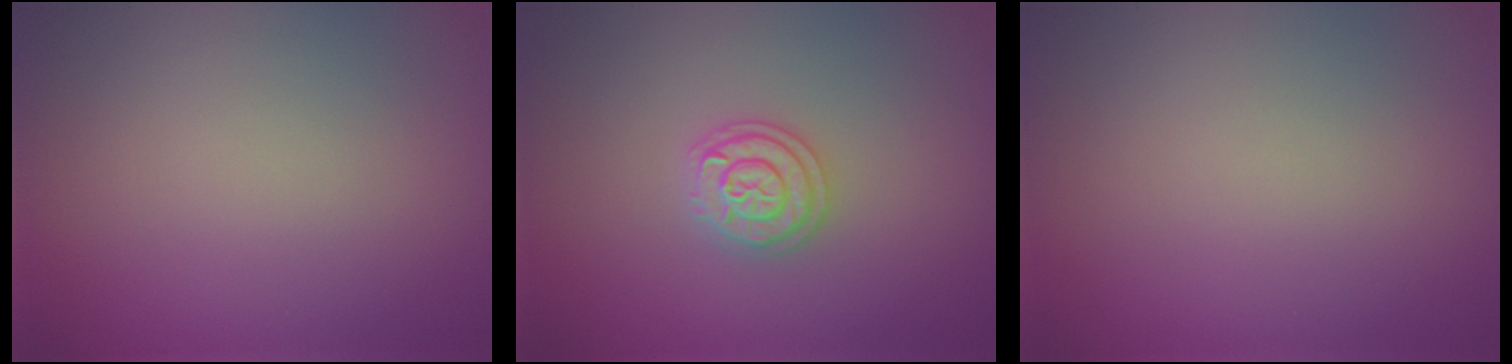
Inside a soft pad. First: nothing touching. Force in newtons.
{"total": 2.3, "press": 2.3, "slide": 0.5}
{"total": 0.0}